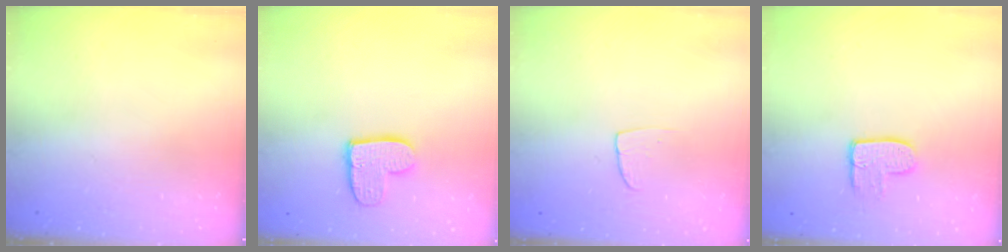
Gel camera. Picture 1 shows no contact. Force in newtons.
{"total": 10.9, "press": 10.8, "slide": 0.9}
{"total": 3.3, "press": 3.3, "slide": 0.2}
{"total": 8.8, "press": 8.8, "slide": 0.6}